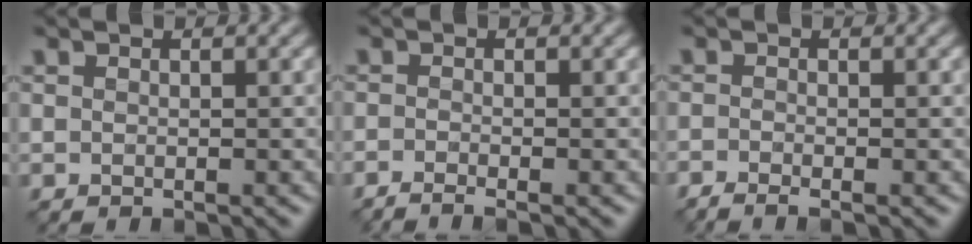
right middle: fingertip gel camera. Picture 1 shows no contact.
{"total": 1.6, "force": [-1.4, -0.2, 0.8], "torque": [-0.020, -0.008, -0.035]}
{"total": 1.6, "force": [-1.4, 0.0, 0.9], "torque": [-0.022, -0.008, -0.034]}